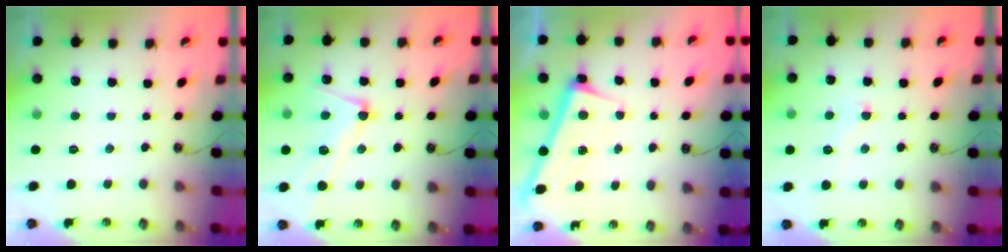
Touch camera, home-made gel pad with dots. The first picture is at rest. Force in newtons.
{"total": 4.7, "press": 4.6, "slide": 1.1}
{"total": 2.7, "press": 2.7, "slide": 0.4}
{"total": 3.5, "press": 3.1, "slide": 1.6}